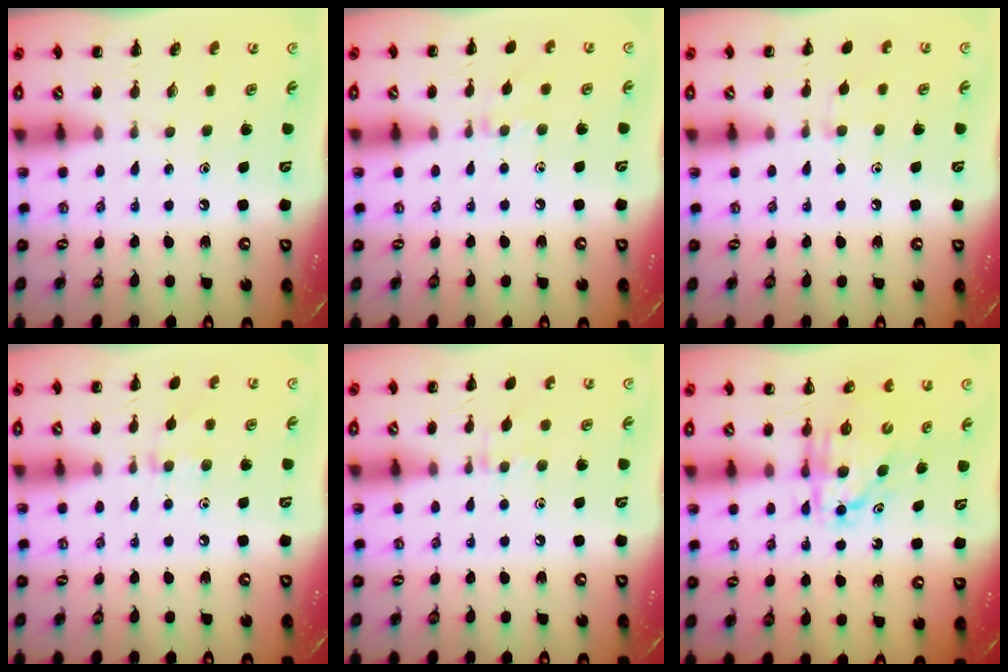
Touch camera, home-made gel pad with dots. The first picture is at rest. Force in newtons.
{"total": 6.6, "press": 6.4, "slide": 1.8}
{"total": 6.5, "press": 6.0, "slide": 2.3}
{"total": 6.2, "press": 6.0, "slide": 1.5}
{"total": 5.0, "press": 4.8, "slide": 1.5}
{"total": 6.7, "press": 6.6, "slide": 1.0}